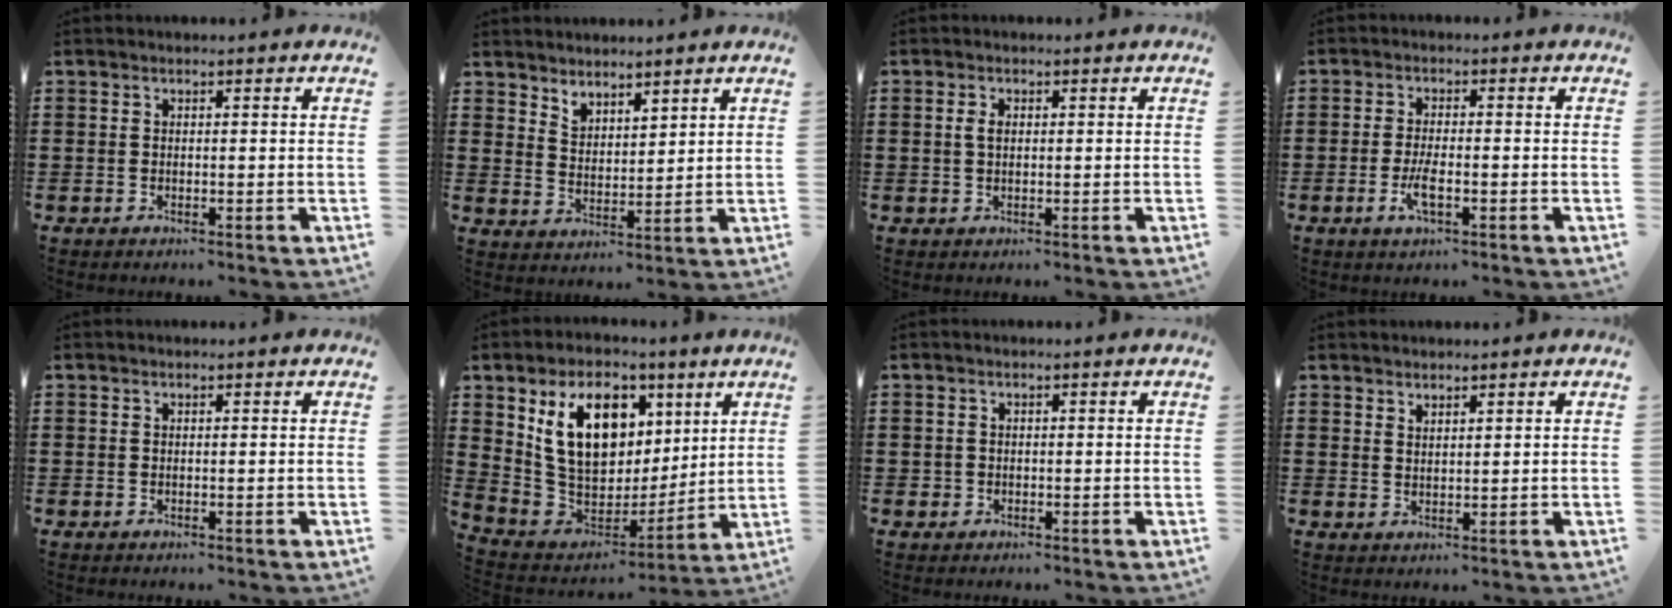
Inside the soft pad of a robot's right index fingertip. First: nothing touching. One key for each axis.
{"total": 3.6, "fx": 3.5, "fy": 0.6, "fz": -0.4, "tx": -0.003, "ty": -0.008, "tz": 0.070}
{"total": 1.6, "fx": 0.2, "fy": 0.9, "fz": 1.3, "tx": -0.029, "ty": 0.007, "tz": 0.003}
{"total": 3.6, "fx": -1.4, "fy": 1.0, "fz": 3.2, "tx": -0.068, "ty": -0.002, "tz": -0.027}
{"total": 0.0}
{"total": 14.1, "fx": 6.0, "fy": 9.4, "fz": 8.7, "tx": -0.179, "ty": -0.008, "tz": 0.115}
{"total": 0.8, "fx": -0.2, "fy": 0.8, "fz": 0.1, "tx": -0.005, "ty": 0.001, "tz": -0.006}
{"total": 1.6, "fx": 1.6, "fy": -0.1, "fz": 0.1, "tx": -0.001, "ty": -0.001, "tz": 0.031}